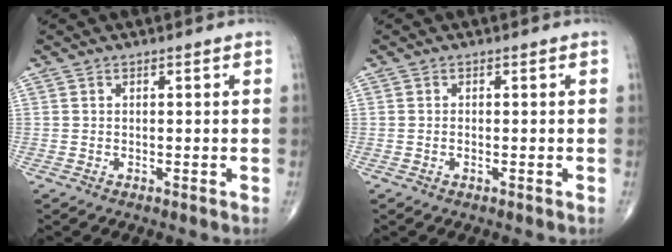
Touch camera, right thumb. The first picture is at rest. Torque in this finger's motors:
{"motor_torque": [-0.04, -0.21, -0.07, -0.20, -0.06]}